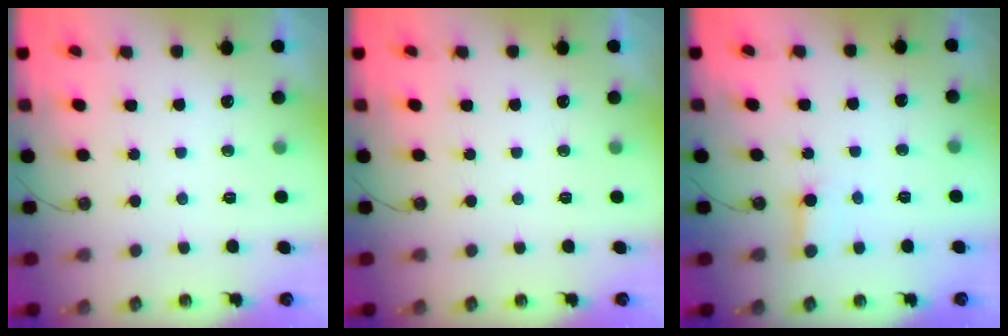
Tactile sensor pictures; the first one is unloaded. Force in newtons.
{"total": 0.0}
{"total": 2.6, "press": 2.6, "slide": 0.3}